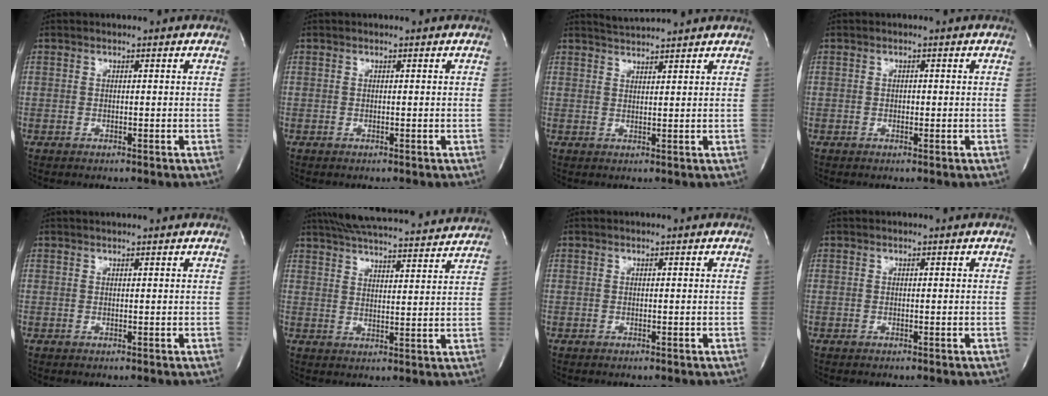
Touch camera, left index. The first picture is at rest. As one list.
[{"total": 0.0}, {"total": 3.6, "force": [3.5, -0.8, 0.4], "torque": [-0.010, 0.010, 0.061]}, {"total": 0.7, "force": [-0.2, 0.5, 0.4], "torque": [-0.008, -0.001, -0.005]}, {"total": 1.9, "force": [1.7, 0.0, 0.7], "torque": [-0.009, 0.015, 0.026]}, {"total": 21.4, "force": [19.8, 2.6, 7.9], "torque": [-0.135, 0.015, 0.265]}, {"total": 0.0}, {"total": 0.0}]